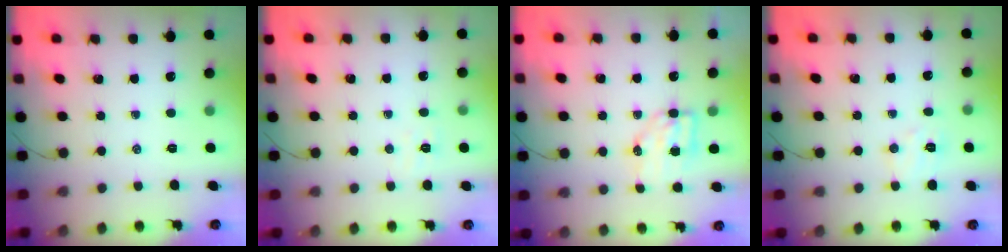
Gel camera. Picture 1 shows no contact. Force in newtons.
{"total": 4.1, "press": 4.0, "slide": 0.9}
{"total": 6.6, "press": 6.6, "slide": 0.9}
{"total": 5.1, "press": 5.0, "slide": 1.1}